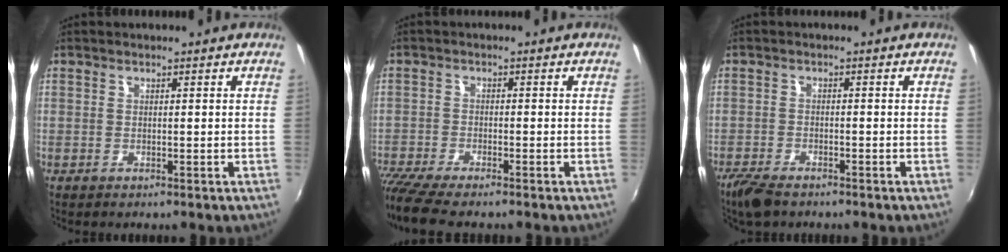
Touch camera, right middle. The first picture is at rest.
{"total": 7.6, "force": [-6.6, 0.8, 3.7], "torque": [-0.096, -0.036, -0.119]}
{"total": 5.4, "force": [-4.4, 1.7, 2.7], "torque": [-0.076, -0.017, -0.084]}